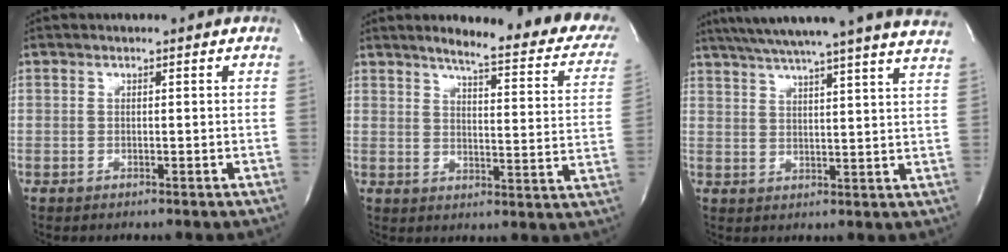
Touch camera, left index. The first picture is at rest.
{"total": 19.5, "force": [16.2, 3.4, 10.4], "torque": [-0.118, -0.034, 0.181]}
{"total": 26.3, "force": [23.5, -0.5, 11.9], "torque": [-0.197, -0.027, 0.296]}